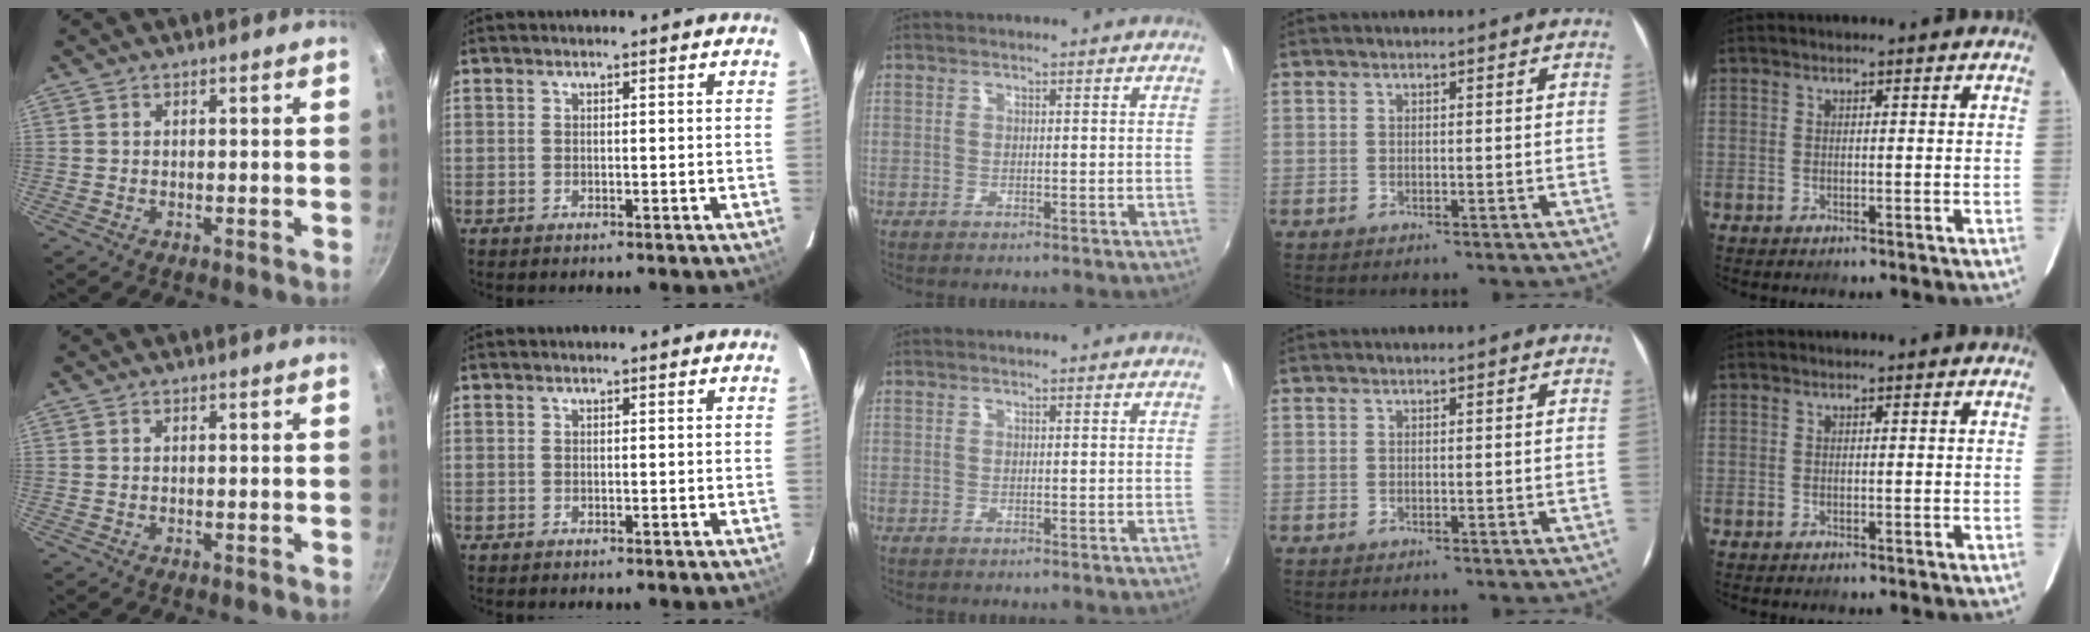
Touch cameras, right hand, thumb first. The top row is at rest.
{}